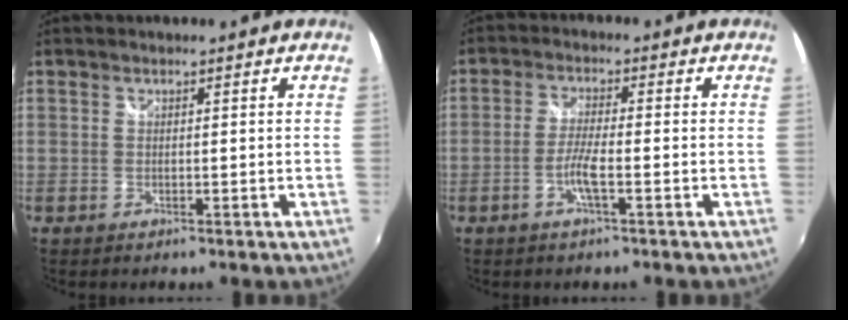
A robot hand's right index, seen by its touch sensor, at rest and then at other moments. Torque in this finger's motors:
{"motor_torque": [-0.03, -0.09, 0.04, 0.02]}